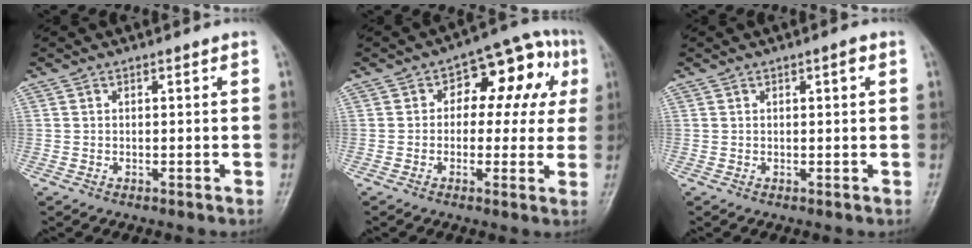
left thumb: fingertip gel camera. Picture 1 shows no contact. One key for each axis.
{"total": 13.2, "fx": 2.7, "fy": 8.1, "fz": 10.0, "tx": -0.067, "ty": 0.039, "tz": 0.024}
{"total": 1.7, "fx": 0.6, "fy": 0.4, "fz": 1.5, "tx": -0.022, "ty": 0.002, "tz": 0.008}